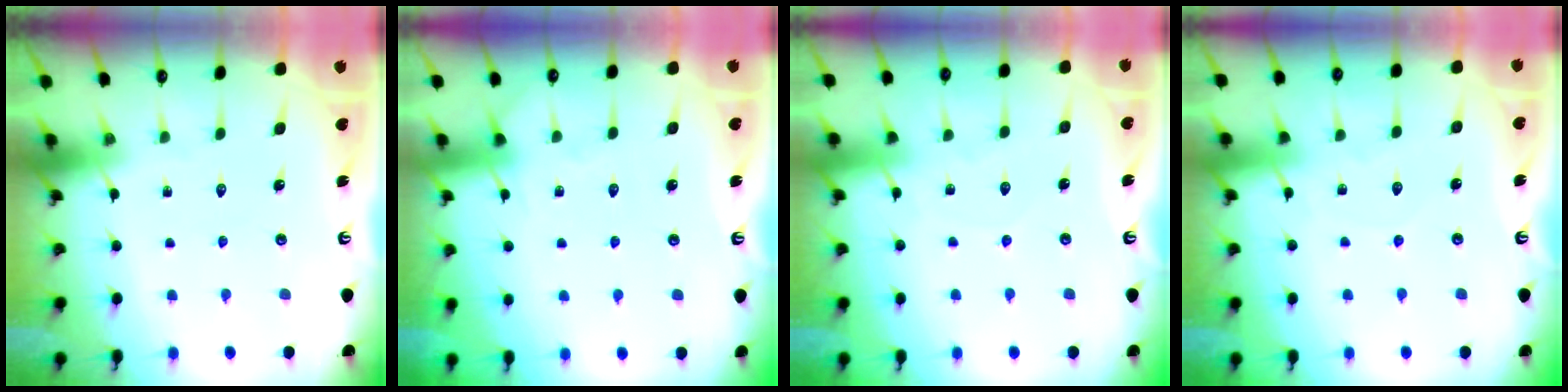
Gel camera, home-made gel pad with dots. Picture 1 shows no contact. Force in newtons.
{"total": 2.9, "press": 2.9, "slide": 0.4}
{"total": 4.5, "press": 4.5, "slide": 0.5}
{"total": 4.5, "press": 4.5, "slide": 0.5}